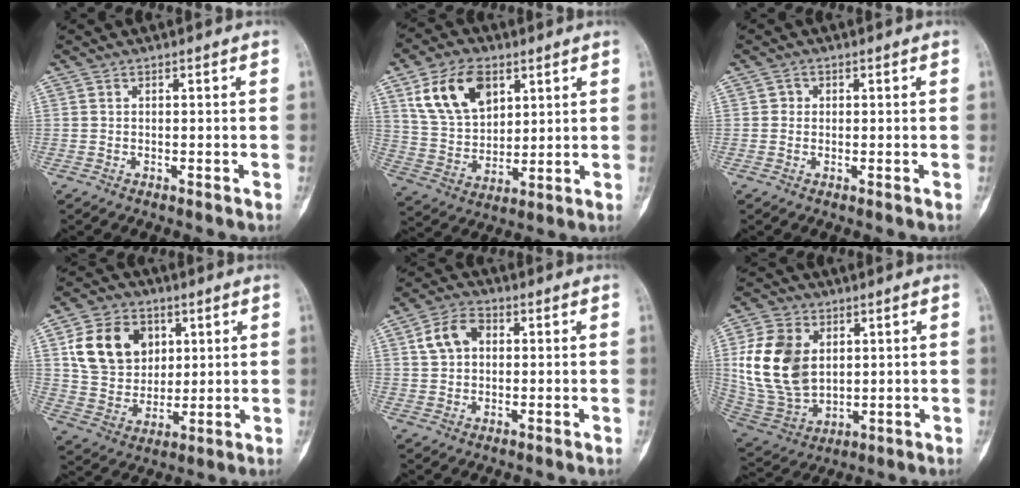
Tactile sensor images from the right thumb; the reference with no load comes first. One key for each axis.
{"total": 14.2, "fx": 6.6, "fy": 9.0, "fz": 8.8, "tx": -0.137, "ty": -0.019, "tz": 0.133}
{"total": 1.3, "fx": 0.1, "fy": 1.2, "fz": 0.3, "tx": 0.002, "ty": 0.003, "tz": -0.001}
{"total": 15.0, "fx": 4.7, "fy": 11.9, "fz": 7.9, "tx": -0.105, "ty": -0.008, "tz": 0.090}
{"total": 6.8, "fx": 1.7, "fy": 4.9, "fz": 4.4, "tx": -0.072, "ty": 0.013, "tz": 0.026}
{"total": 16.8, "fx": 3.2, "fy": 11.9, "fz": 11.4, "tx": -0.197, "ty": -0.009, "tz": 0.076}